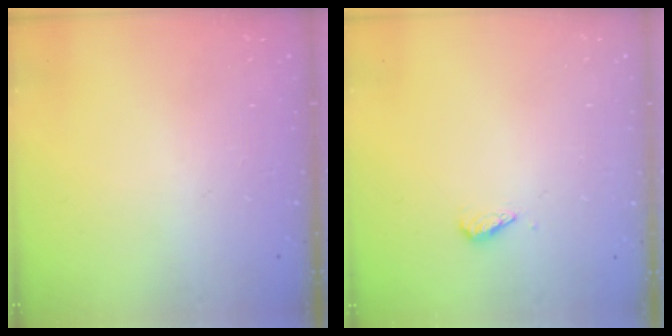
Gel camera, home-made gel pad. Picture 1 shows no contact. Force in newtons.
{"total": 2.7, "press": 2.7, "slide": 0.6}